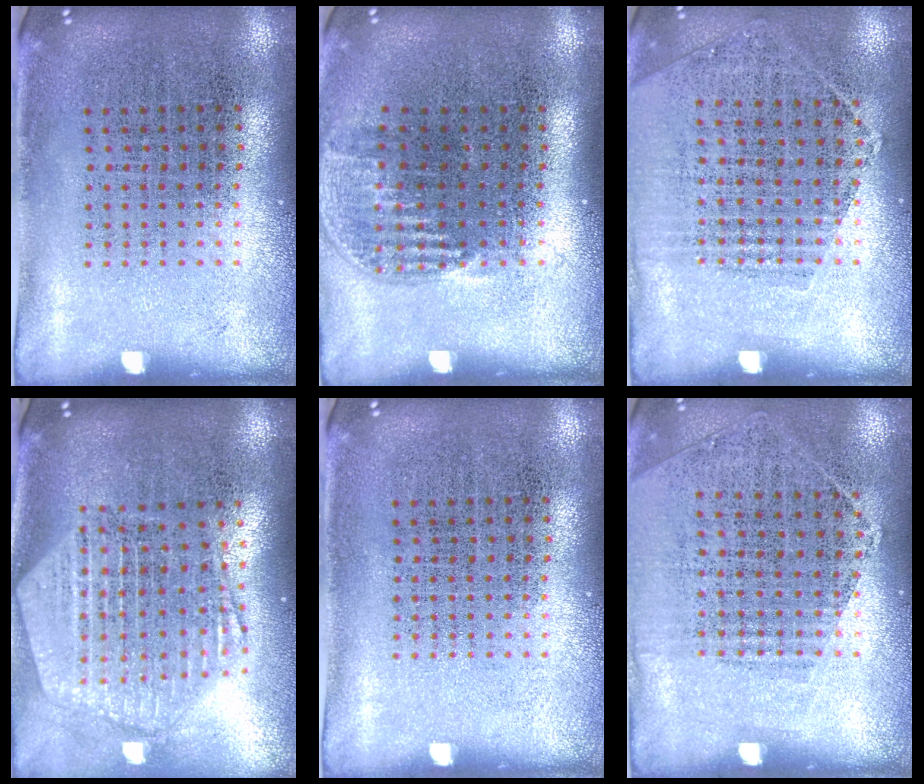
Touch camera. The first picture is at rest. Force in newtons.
{"total": 1.1, "press": 0.9, "slide": 0.6}
{"total": 1.2, "press": 1.0, "slide": 0.6}
{"total": 2.6, "press": 2.2, "slide": 1.4}
{"total": 0.0}
{"total": 1.1, "press": 0.9, "slide": 0.6}